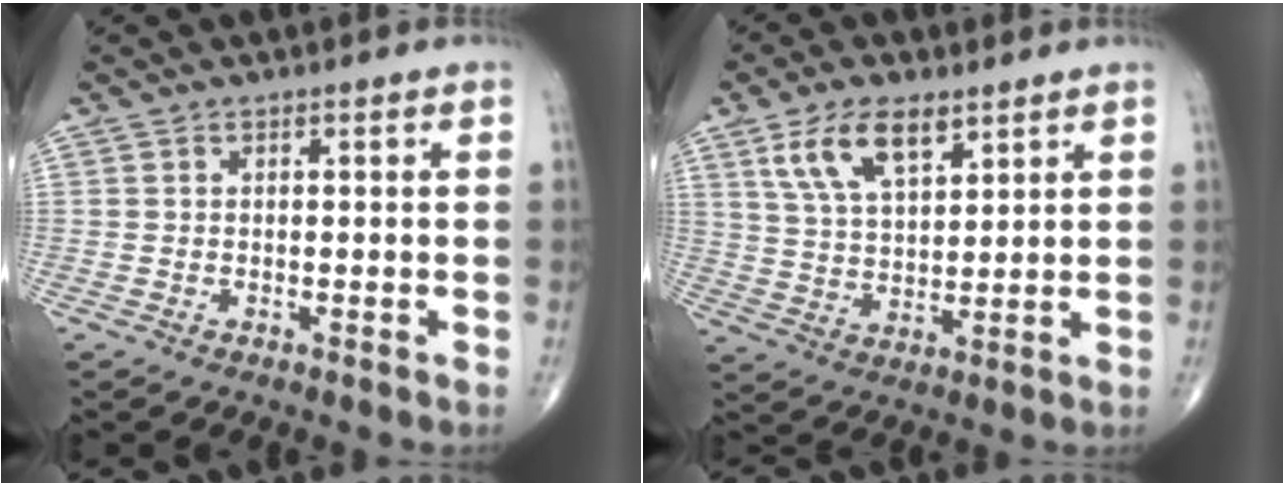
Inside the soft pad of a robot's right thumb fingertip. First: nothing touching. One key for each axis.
{"total": 10.5, "fx": 5.8, "fy": 4.9, "fz": 7.3, "tx": -0.125, "ty": -0.020, "tz": 0.117}